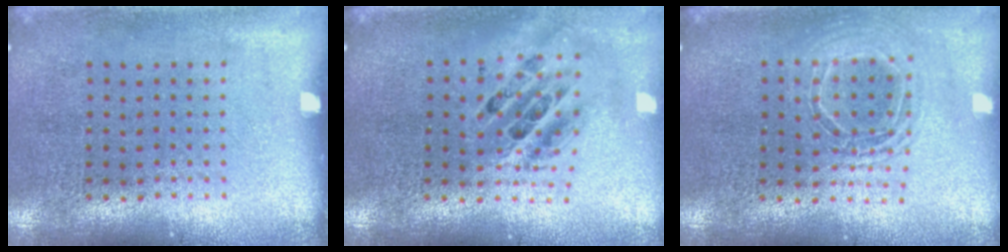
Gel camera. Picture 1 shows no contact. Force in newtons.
{"total": 1.8, "press": 1.5, "slide": 1.1}
{"total": 1.6, "press": 1.4, "slide": 0.9}